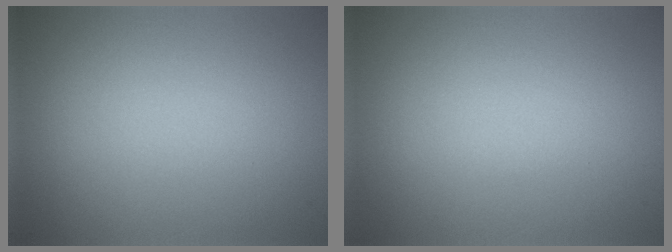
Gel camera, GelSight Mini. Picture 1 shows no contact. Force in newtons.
{"total": 0.0}